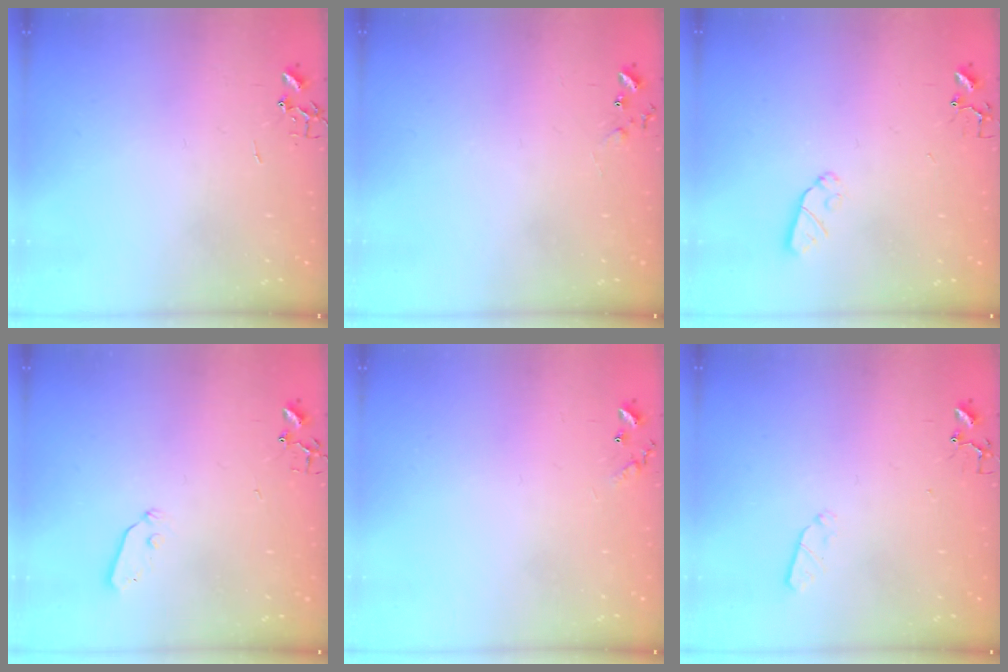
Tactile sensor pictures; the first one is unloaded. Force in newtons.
{"total": 5.1, "press": 5.0, "slide": 0.8}
{"total": 6.2, "press": 6.2, "slide": 0.3}
{"total": 3.2, "press": 3.2, "slide": 0.5}
{"total": 6.6, "press": 6.6, "slide": 0.5}
{"total": 3.6, "press": 3.6, "slide": 0.5}